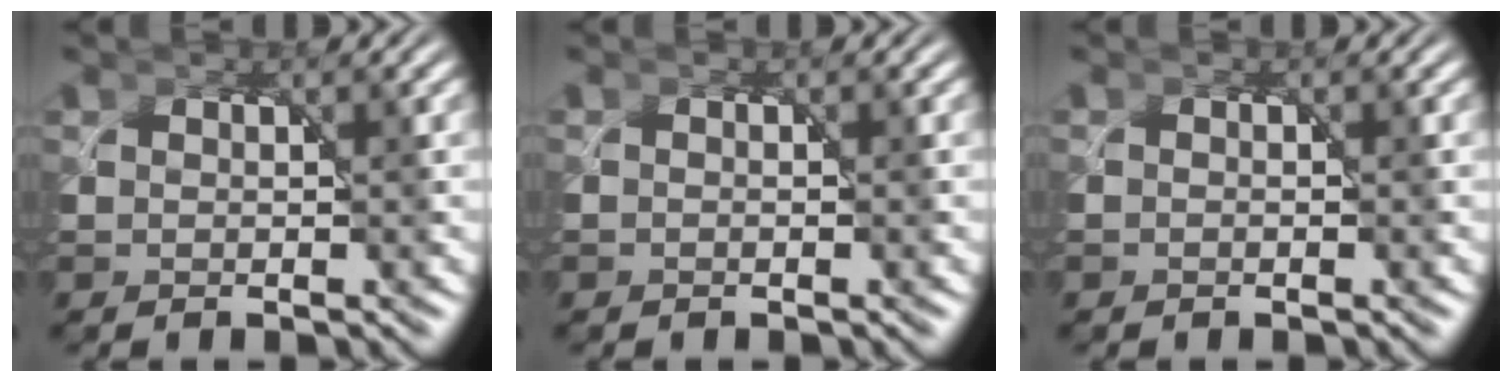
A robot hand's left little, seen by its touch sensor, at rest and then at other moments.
{"total": 0.0}
{"total": 0.0}